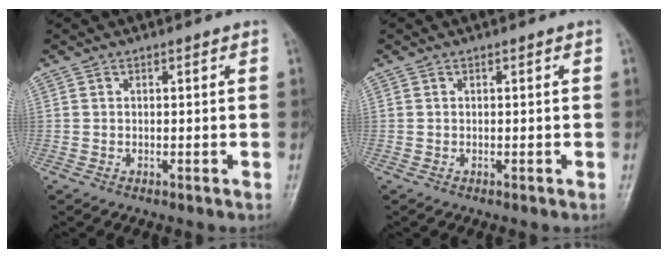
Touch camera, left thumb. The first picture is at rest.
{"total": 0.0}